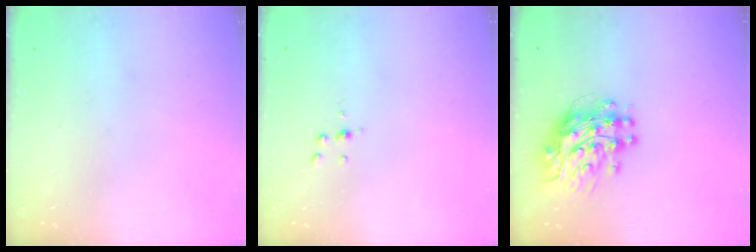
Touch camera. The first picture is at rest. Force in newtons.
{"total": 3.8, "press": 3.8, "slide": 0.4}
{"total": 12.5, "press": 12.5, "slide": 1.1}